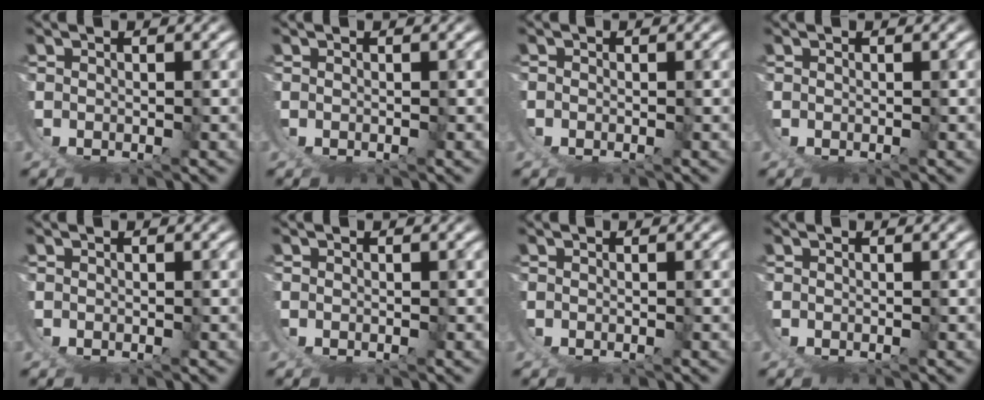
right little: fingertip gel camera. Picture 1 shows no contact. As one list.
[{"total": 0.0}, {"total": 0.7, "force": [-0.5, 0.3, -0.2], "torque": [0.006, -0.002, -0.013]}, {"total": 0.0}, {"total": 0.0}, {"total": 0.0}, {"total": 0.0}, {"total": 0.0}]